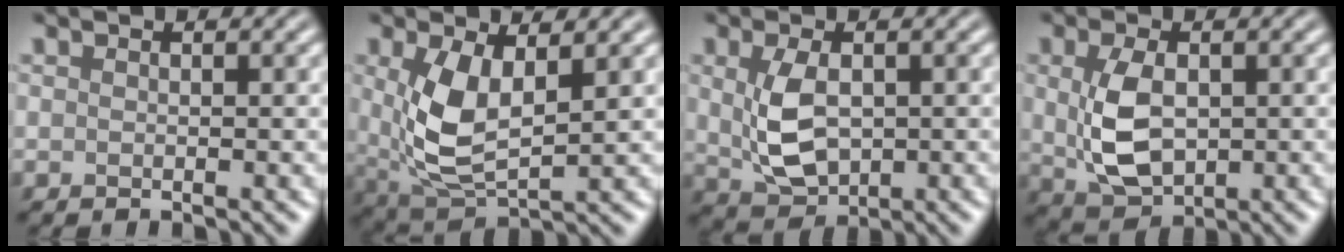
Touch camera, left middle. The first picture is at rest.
{"total": 6.2, "force": [1.2, 3.0, 5.3], "torque": [-0.122, -0.009, 0.030]}
{"total": 4.9, "force": [0.2, 3.1, 3.8], "torque": [-0.090, -0.005, 0.016]}
{"total": 5.6, "force": [0.2, 3.5, 4.4], "torque": [-0.104, -0.007, 0.015]}